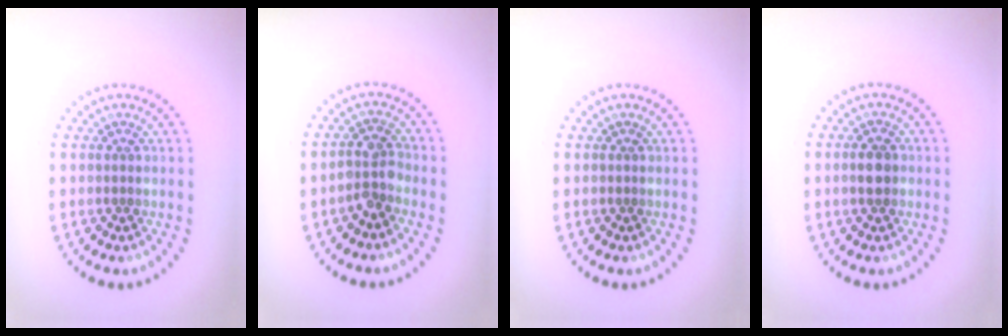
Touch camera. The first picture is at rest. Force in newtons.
{"total": 2.6, "press": 2.2, "slide": 1.3}
{"total": 0.0}
{"total": 2.0, "press": 2.0, "slide": 0.2}